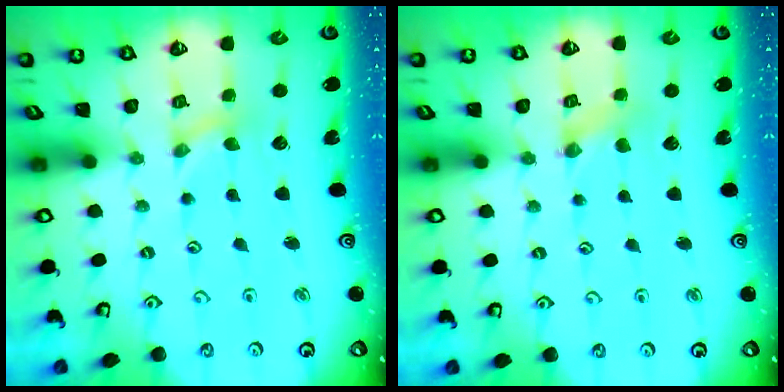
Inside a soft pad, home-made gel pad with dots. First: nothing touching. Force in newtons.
{"total": 1.3, "press": 1.2, "slide": 0.3}